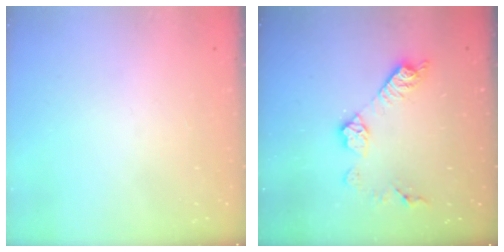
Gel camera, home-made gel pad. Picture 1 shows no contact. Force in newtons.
{"total": 11.0, "press": 11.0, "slide": 0.6}